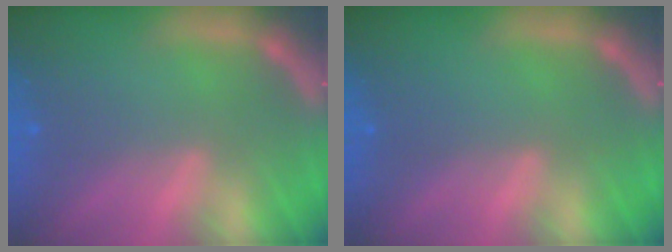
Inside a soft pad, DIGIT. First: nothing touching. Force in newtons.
{"total": 0.0}